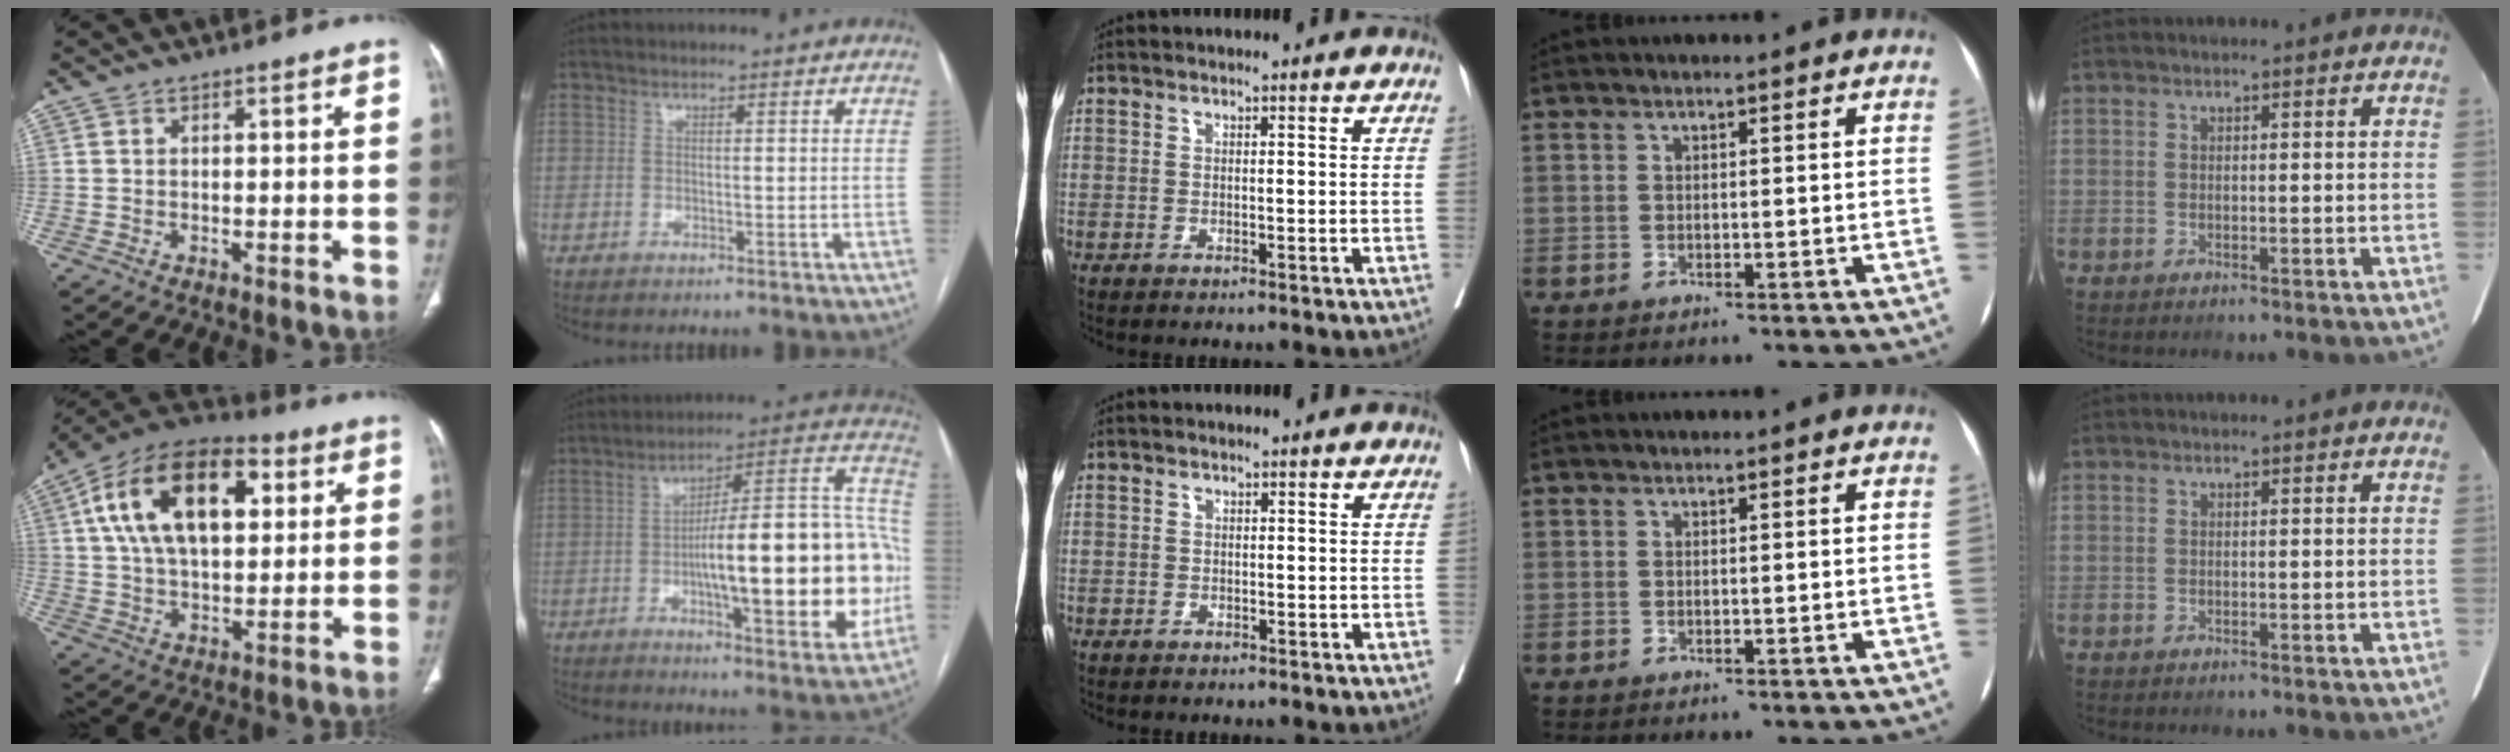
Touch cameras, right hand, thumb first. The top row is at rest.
{"thumb": {"total": 22.7, "force": [6.6, 12.4, 17.8], "torque": [-0.292, 0.010, 0.105]}, "index": {"total": 25.5, "force": [-4.3, 5.6, 24.5], "torque": [-0.296, 0.032, -0.054]}, "middle": {"total": 0.7, "force": [-0.2, 0.7, -0.1], "torque": [0.003, 0.006, -0.007]}}